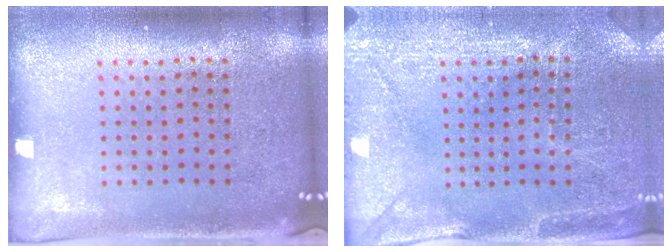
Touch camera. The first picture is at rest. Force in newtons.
{"total": 2.9, "press": 2.8, "slide": 0.5}